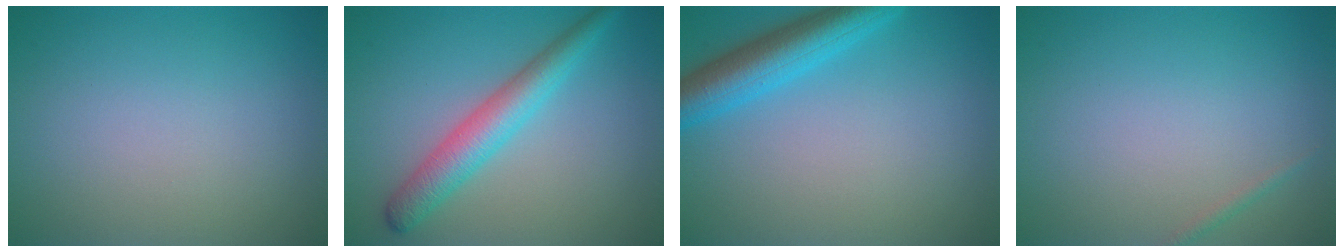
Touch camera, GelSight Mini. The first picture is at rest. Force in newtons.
{"total": 4.2, "press": 4.2, "slide": 0.0}
{"total": 5.3, "press": 5.3, "slide": 0.3}
{"total": 0.6, "press": 0.6, "slide": 0.0}